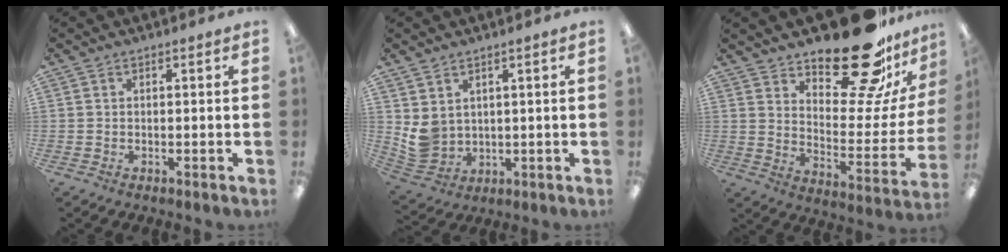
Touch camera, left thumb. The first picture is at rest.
{"total": 5.9, "force": [2.4, 4.9, 2.1], "torque": [-0.050, -0.008, 0.050]}
{"total": 23.1, "force": [18.5, 7.2, 11.8], "torque": [-0.153, -0.134, 0.304]}